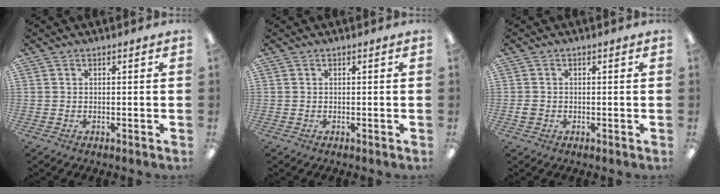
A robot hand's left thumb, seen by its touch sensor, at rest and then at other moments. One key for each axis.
{"total": 0.0}
{"total": 1.7, "fx": -0.3, "fy": 1.6, "fz": 0.6, "tx": -0.002, "ty": 0.001, "tz": -0.008}